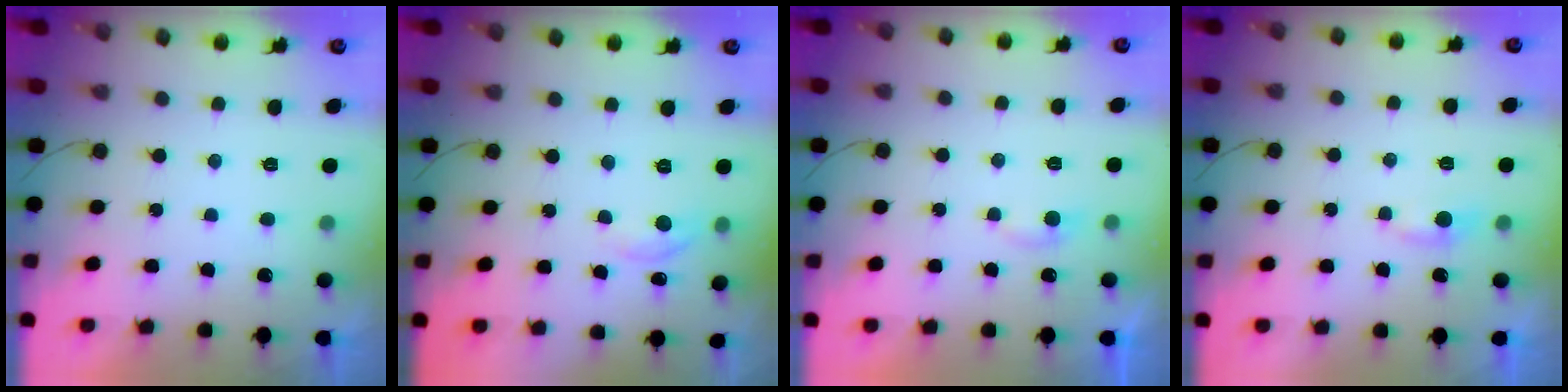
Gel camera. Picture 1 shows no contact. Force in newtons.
{"total": 5.9, "press": 5.9, "slide": 0.7}
{"total": 4.1, "press": 4.1, "slide": 0.5}
{"total": 3.3, "press": 3.3, "slide": 0.4}